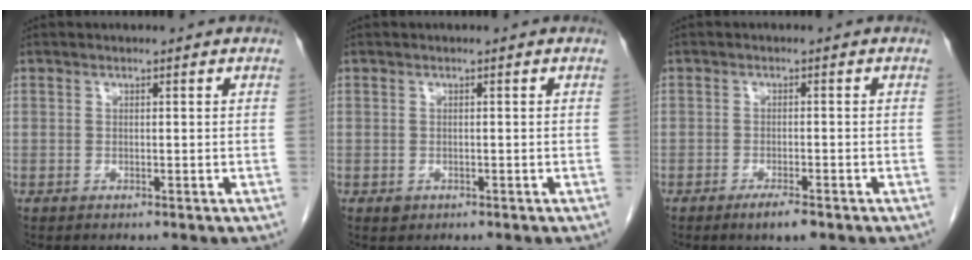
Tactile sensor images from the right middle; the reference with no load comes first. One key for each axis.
{"total": 0.8, "fx": -0.3, "fy": 0.6, "fz": 0.3, "tx": -0.004, "ty": 0.002, "tz": -0.001}
{"total": 2.9, "fx": -2.0, "fy": 0.4, "fz": 2.1, "tx": -0.040, "ty": -0.004, "tz": -0.032}